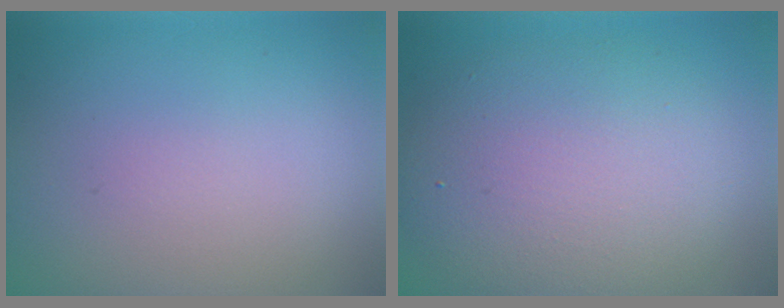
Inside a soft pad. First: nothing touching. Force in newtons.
{"total": 7.6, "press": 7.6, "slide": 0.2}